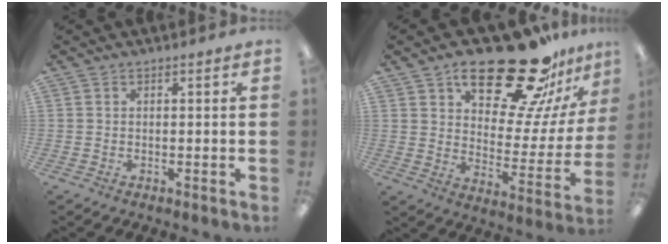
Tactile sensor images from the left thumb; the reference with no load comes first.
{"total": 25.5, "force": [18.7, 9.5, 14.5], "torque": [-0.215, -0.120, 0.310]}